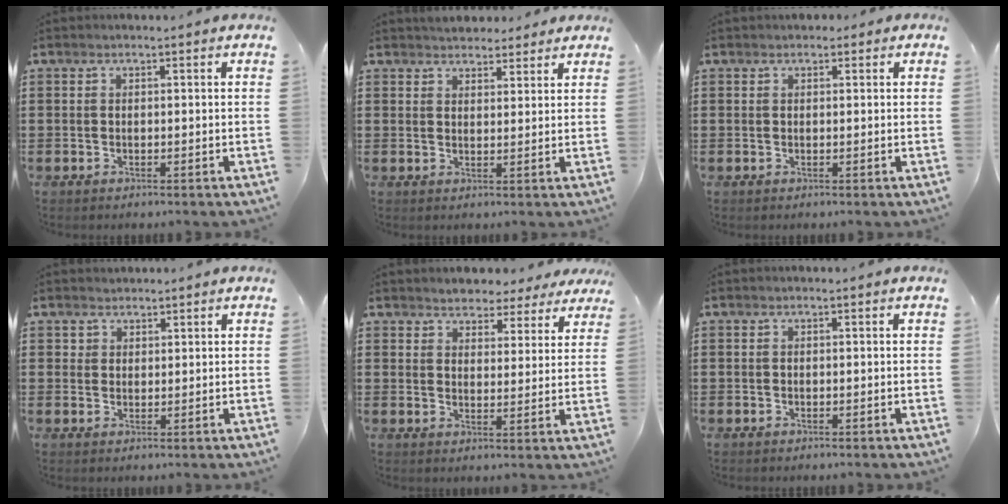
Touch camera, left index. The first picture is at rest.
{"total": 3.2, "force": [2.9, 1.2, 0.0], "torque": [-0.009, -0.001, 0.056]}
{"total": 0.8, "force": [0.4, 0.7, 0.2], "torque": [0.002, 0.002, 0.006]}
{"total": 1.8, "force": [1.4, 1.2, -0.2], "torque": [0.005, 0.001, 0.027]}
{"total": 3.8, "force": [3.6, 1.1, -0.3], "torque": [-0.015, -0.011, 0.066]}
{"total": 0.0}